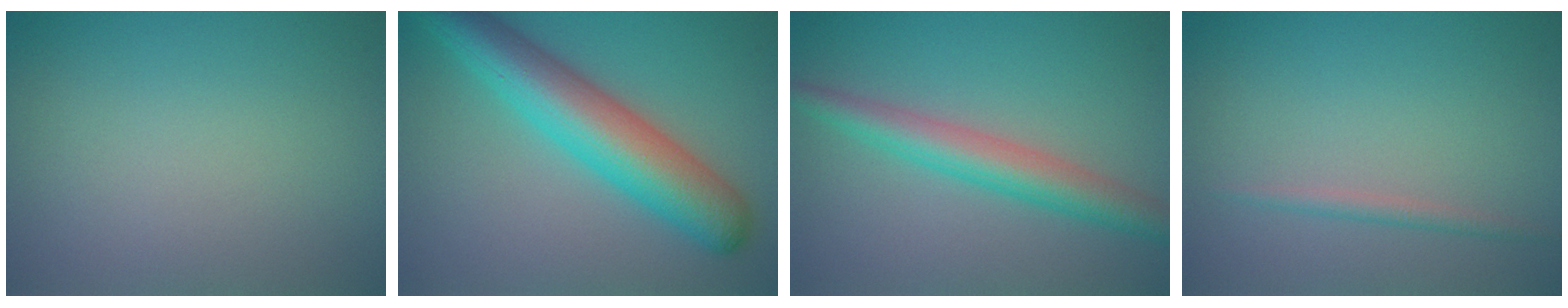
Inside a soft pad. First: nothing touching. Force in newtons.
{"total": 8.2, "press": 8.2, "slide": 0.2}
{"total": 4.3, "press": 4.3, "slide": 0.3}
{"total": 1.1, "press": 1.1, "slide": 0.1}